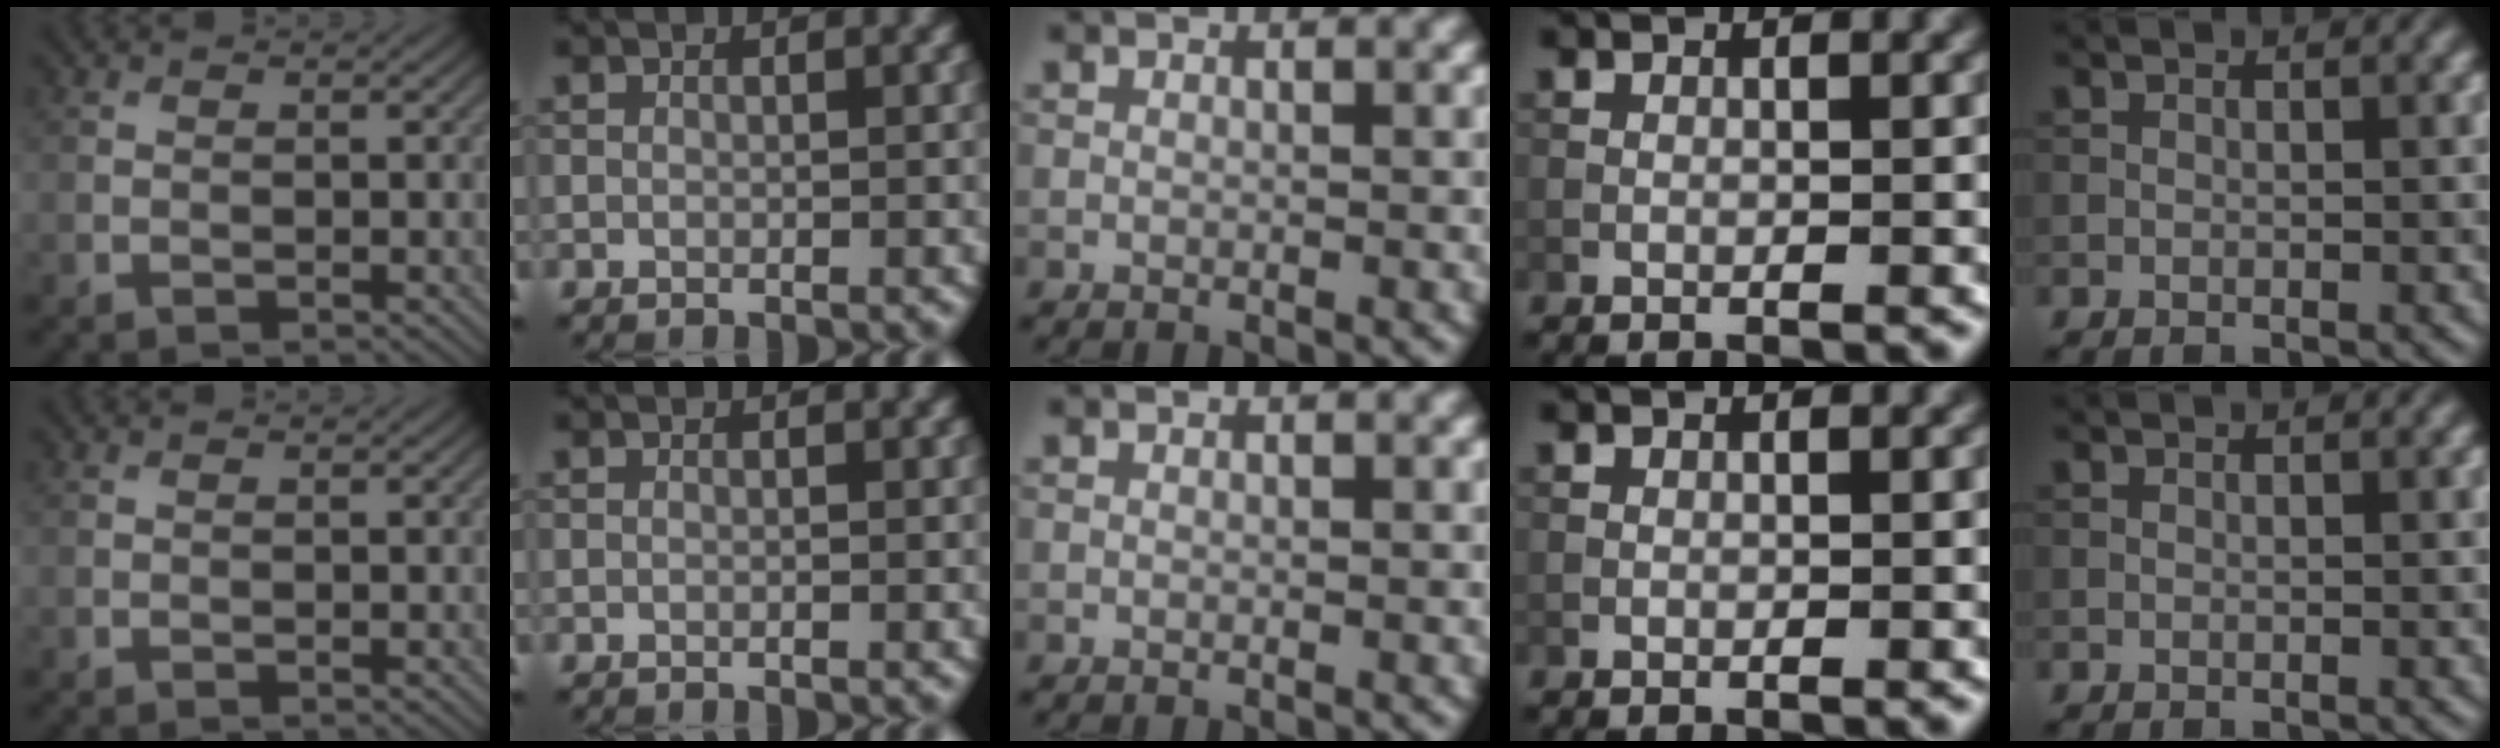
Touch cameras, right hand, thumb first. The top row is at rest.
{}